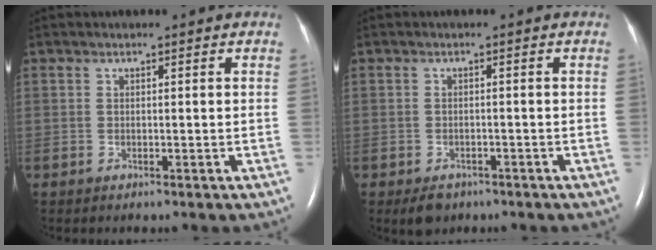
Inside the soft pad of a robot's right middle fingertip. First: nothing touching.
{"total": 2.9, "force": [-2.0, 1.9, 1.0], "torque": [-0.019, -0.001, -0.022]}